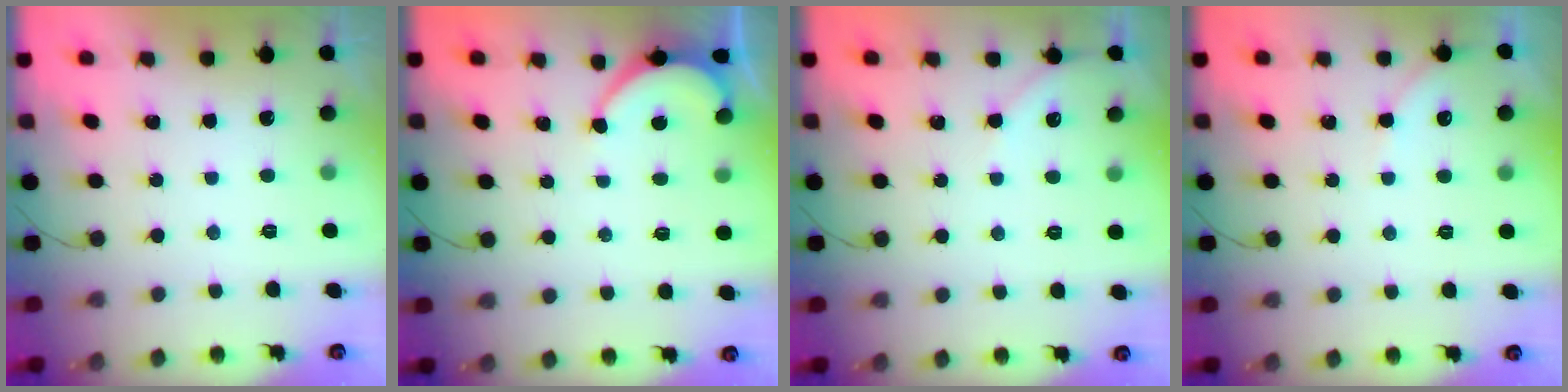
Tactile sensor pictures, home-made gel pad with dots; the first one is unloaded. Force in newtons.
{"total": 4.1, "press": 4.0, "slide": 0.6}
{"total": 3.1, "press": 3.1, "slide": 0.5}
{"total": 2.4, "press": 2.4, "slide": 0.4}